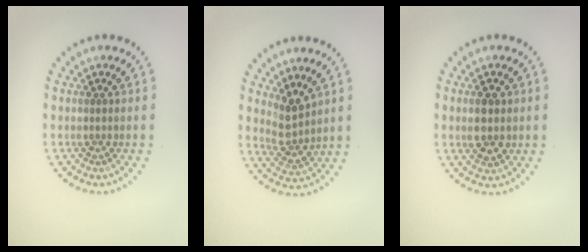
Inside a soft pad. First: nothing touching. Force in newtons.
{"total": 2.7, "press": 2.0, "slide": 1.9}
{"total": 2.3, "press": 2.3, "slide": 0.0}